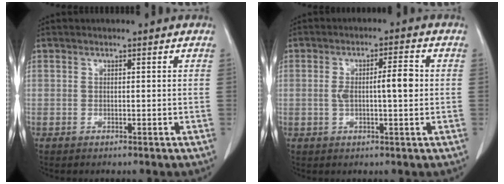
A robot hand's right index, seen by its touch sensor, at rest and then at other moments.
{"total": 5.8, "force": [0.2, 1.2, 5.7], "torque": [-0.100, 0.012, 0.004]}